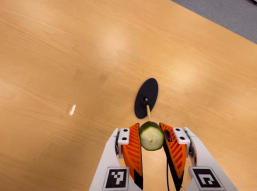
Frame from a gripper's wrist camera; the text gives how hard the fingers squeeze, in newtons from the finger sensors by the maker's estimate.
{"total": 9.1, "left": 8.7, "right": 9.5}